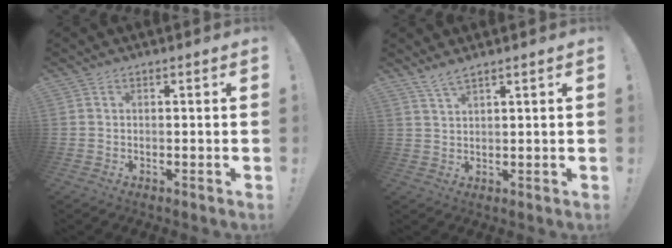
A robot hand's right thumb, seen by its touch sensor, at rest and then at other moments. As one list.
[{"total": 3.4, "force": [2.8, 0.2, 1.9], "torque": [-0.046, -0.013, 0.051]}]